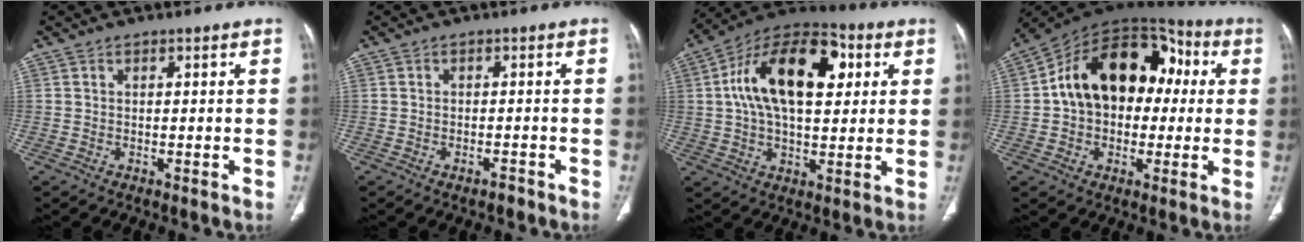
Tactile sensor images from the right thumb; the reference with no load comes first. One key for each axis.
{"total": 1.4, "fx": -1.1, "fy": 0.6, "fz": 0.7, "tx": -0.012, "ty": 0.004, "tz": -0.016}
{"total": 21.2, "fx": 5.1, "fy": 11.5, "fz": 17.1, "tx": -0.264, "ty": 0.016, "tz": 0.072}
{"total": 21.0, "fx": 2.1, "fy": 14.5, "fz": 15.0, "tx": -0.206, "ty": 0.049, "tz": 0.027}